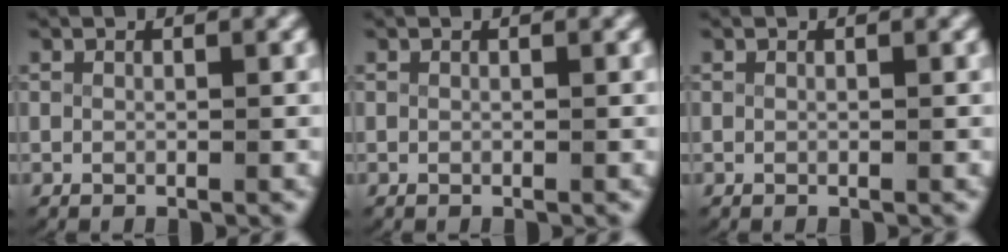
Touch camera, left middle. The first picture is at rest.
{"total": 0.0}
{"total": 0.0}